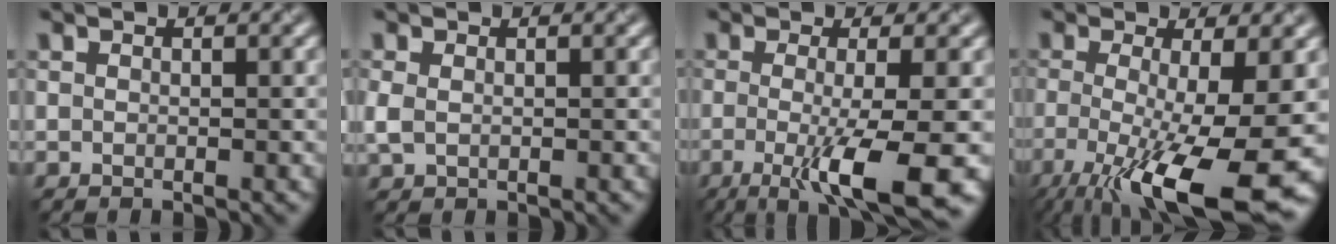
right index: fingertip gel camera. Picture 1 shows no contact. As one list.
[{"total": 1.3, "force": [-0.1, 0.9, 0.9], "torque": [-0.024, -0.002, 0.003]}, {"total": 7.8, "force": [-2.1, 1.3, 7.4], "torque": [-0.105, -0.020, -0.034]}, {"total": 12.2, "force": [-4.1, 3.0, 11.1], "torque": [-0.170, -0.027, -0.059]}]